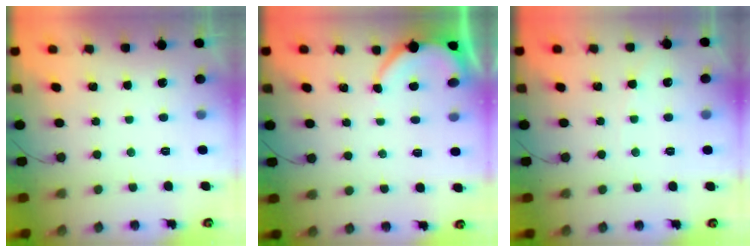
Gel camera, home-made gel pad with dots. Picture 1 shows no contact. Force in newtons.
{"total": 3.1, "press": 3.0, "slide": 0.4}
{"total": 3.4, "press": 3.4, "slide": 0.5}